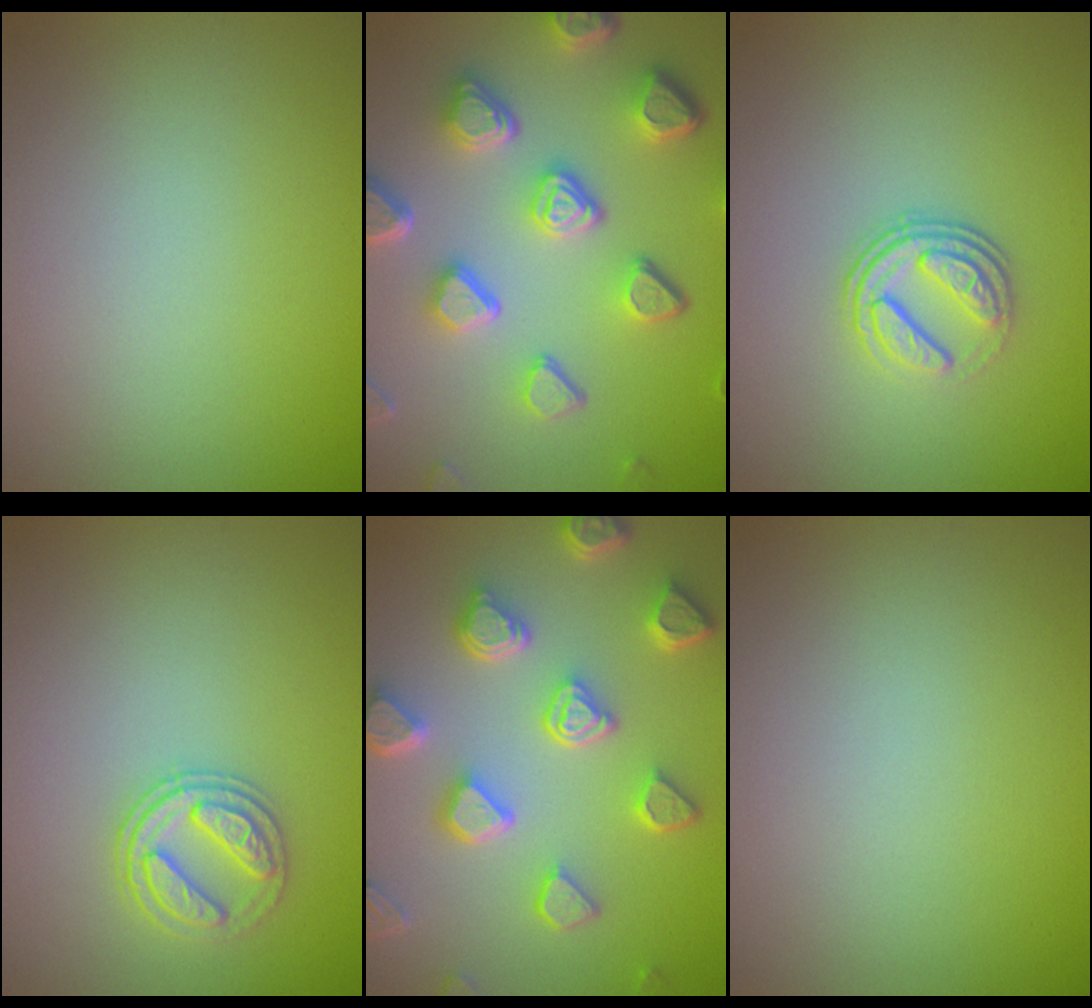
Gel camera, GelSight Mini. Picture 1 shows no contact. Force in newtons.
{"total": 7.3, "press": 5.6, "slide": 4.7}
{"total": 3.5, "press": 2.5, "slide": 2.4}
{"total": 2.6, "press": 2.5, "slide": 0.7}
{"total": 6.7, "press": 5.4, "slide": 4.0}
{"total": 0.0}